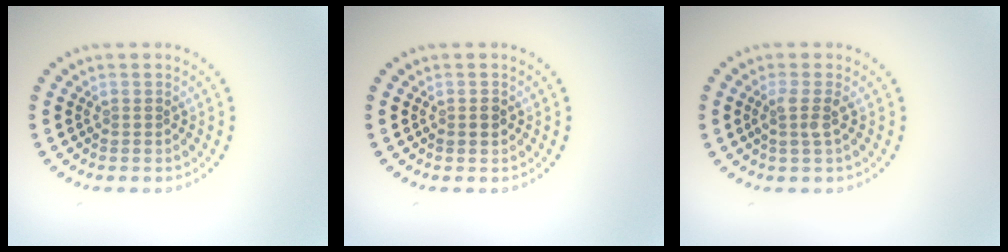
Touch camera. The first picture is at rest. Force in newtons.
{"total": 1.2, "press": 1.2, "slide": 0.1}
{"total": 1.8, "press": 1.4, "slide": 1.2}